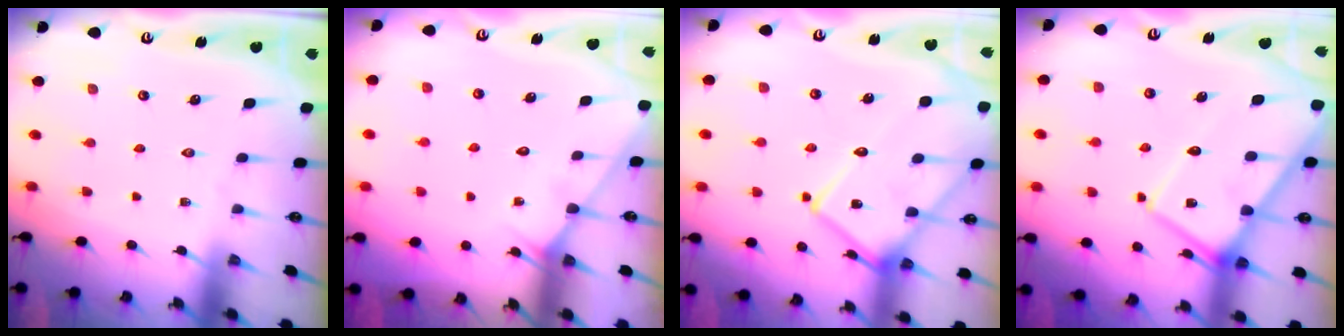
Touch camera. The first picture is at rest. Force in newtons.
{"total": 3.0, "press": 3.0, "slide": 0.3}
{"total": 17.9, "press": 17.9, "slide": 1.6}
{"total": 11.9, "press": 11.8, "slide": 1.4}